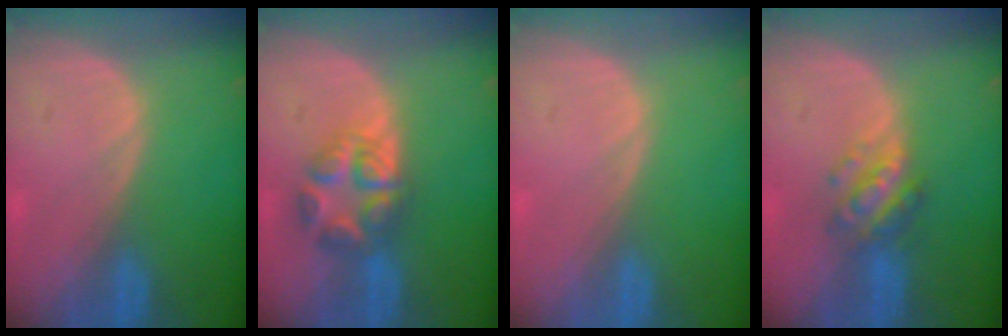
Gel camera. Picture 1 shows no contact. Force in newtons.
{"total": 6.1, "press": 6.1, "slide": 0.1}
{"total": 0.0}
{"total": 5.6, "press": 5.0, "slide": 2.5}